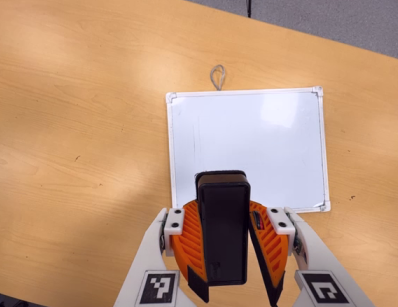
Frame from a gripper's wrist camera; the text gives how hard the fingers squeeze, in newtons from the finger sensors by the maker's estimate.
{"total": 9.4, "left": 9.6, "right": 9.2}